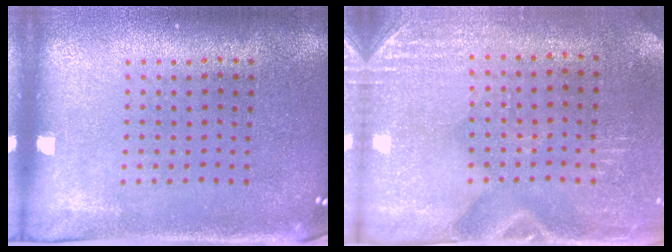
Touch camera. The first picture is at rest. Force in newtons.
{"total": 2.9, "press": 2.5, "slide": 1.3}